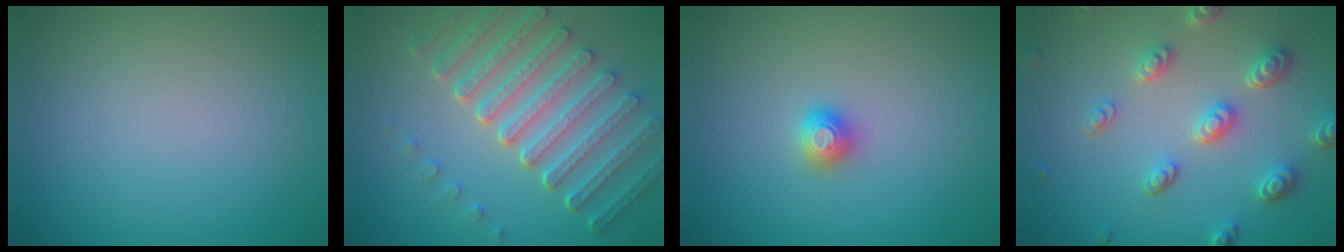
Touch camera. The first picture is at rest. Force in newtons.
{"total": 7.1, "press": 5.3, "slide": 4.7}
{"total": 1.5, "press": 1.5, "slide": 0.2}
{"total": 4.7, "press": 3.8, "slide": 2.8}